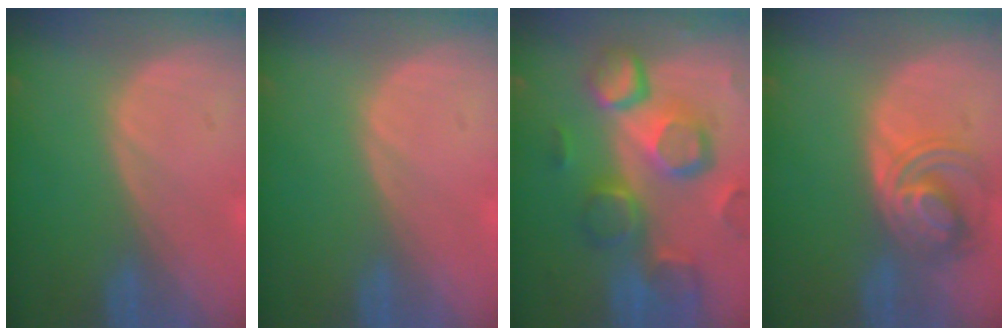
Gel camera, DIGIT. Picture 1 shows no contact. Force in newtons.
{"total": 0.0}
{"total": 12.3, "press": 10.7, "slide": 6.1}
{"total": 6.4, "press": 6.3, "slide": 0.7}